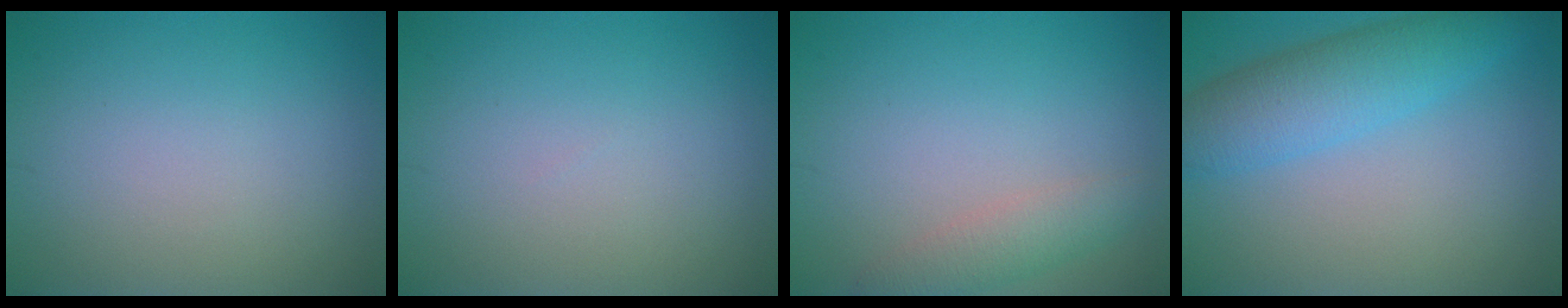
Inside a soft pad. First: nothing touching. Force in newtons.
{"total": 0.0}
{"total": 2.4, "press": 2.4, "slide": 0.2}
{"total": 5.4, "press": 5.4, "slide": 0.3}